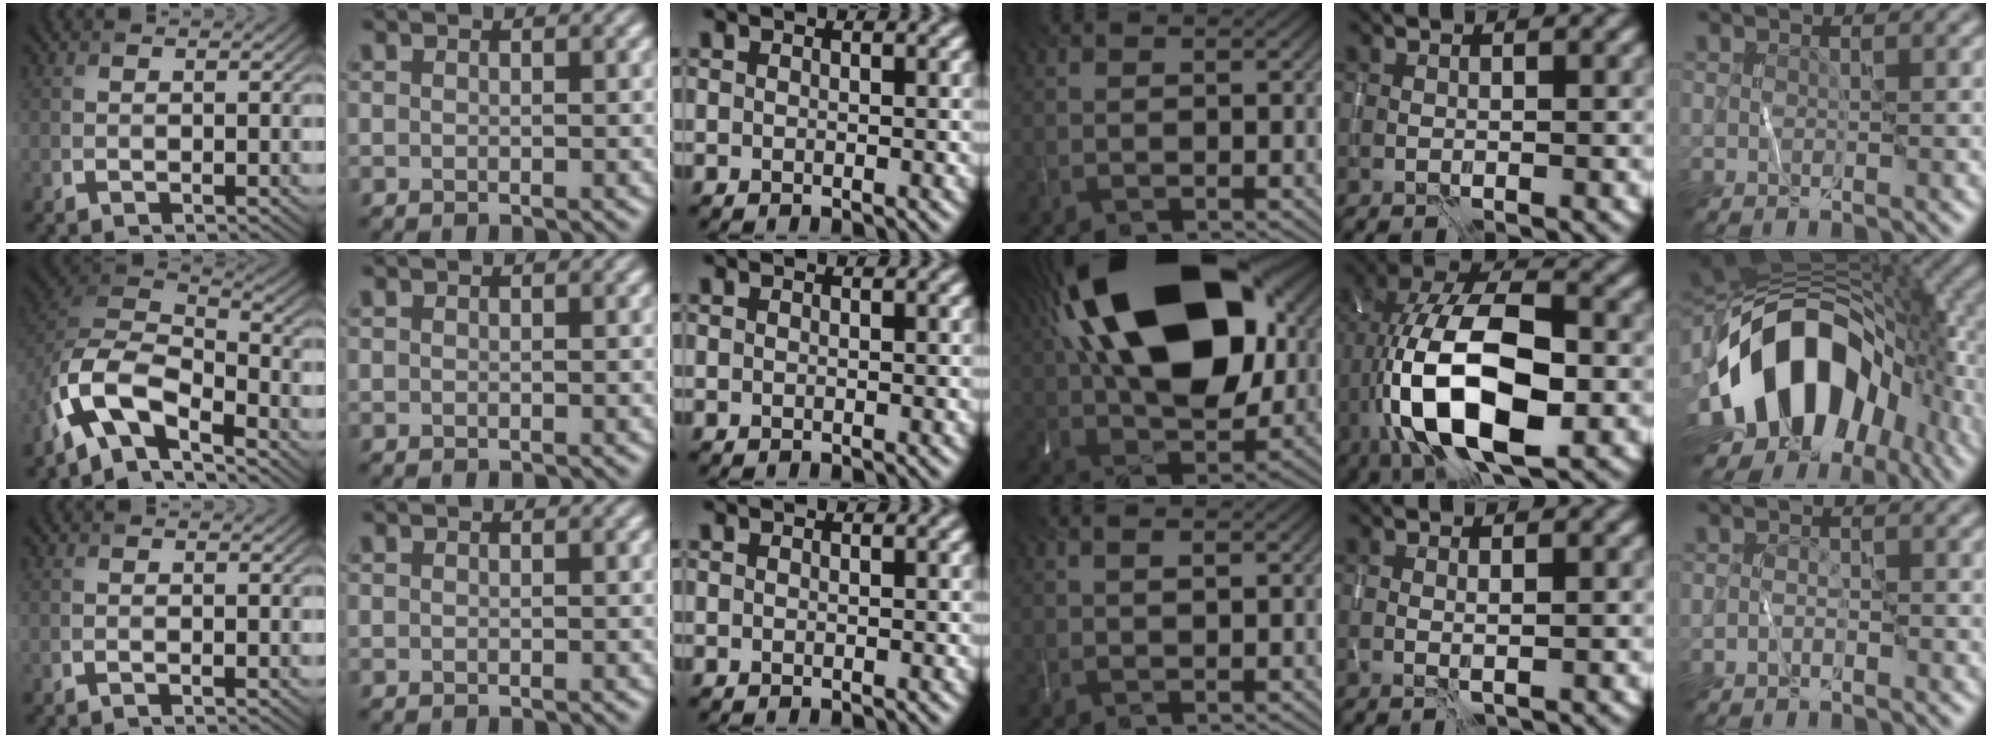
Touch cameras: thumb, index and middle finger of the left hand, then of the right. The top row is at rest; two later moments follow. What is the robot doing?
{"motion": "wipe", "object": "whiteboard"}